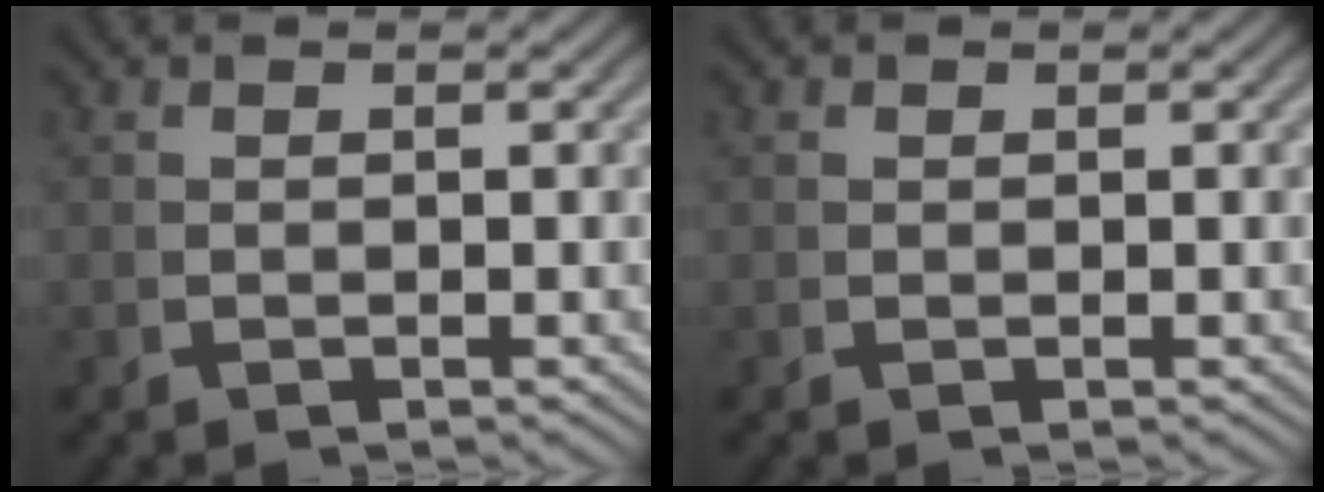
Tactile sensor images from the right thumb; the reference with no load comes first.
{"total": 0.5, "force": [0.3, 0.5, 0.1], "torque": [-0.003, -0.004, 0.008]}